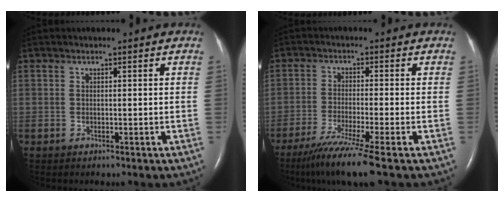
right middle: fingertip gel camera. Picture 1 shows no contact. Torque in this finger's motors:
{"motor_torque": [0.96, -0.86, 0.40, 0.07]}